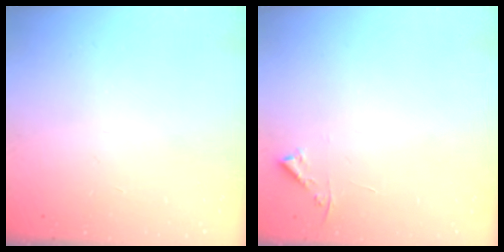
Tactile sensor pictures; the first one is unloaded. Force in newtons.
{"total": 3.1, "press": 3.0, "slide": 0.3}